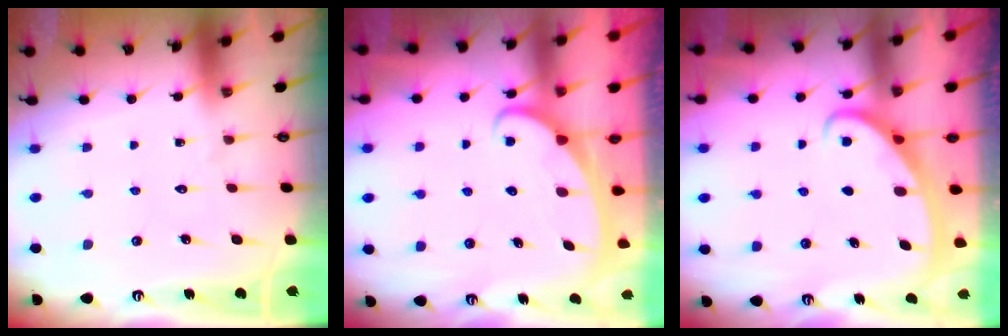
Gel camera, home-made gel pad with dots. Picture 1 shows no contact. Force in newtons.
{"total": 2.5, "press": 2.5, "slide": 0.3}
{"total": 2.5, "press": 2.5, "slide": 0.5}